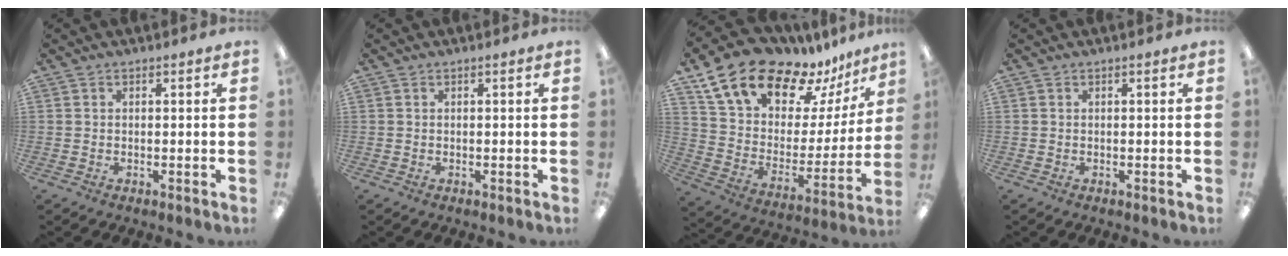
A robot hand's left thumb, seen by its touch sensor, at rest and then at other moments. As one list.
[{"total": 0.0}, {"total": 19.4, "force": [14.9, 9.5, 8.0], "torque": [-0.141, -0.107, 0.270]}, {"total": 0.0}]